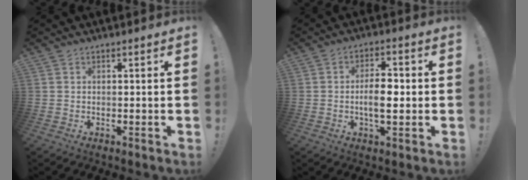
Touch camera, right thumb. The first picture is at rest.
{"total": 7.9, "force": [-1.1, 3.6, 7.0], "torque": [-0.106, 0.005, -0.024]}